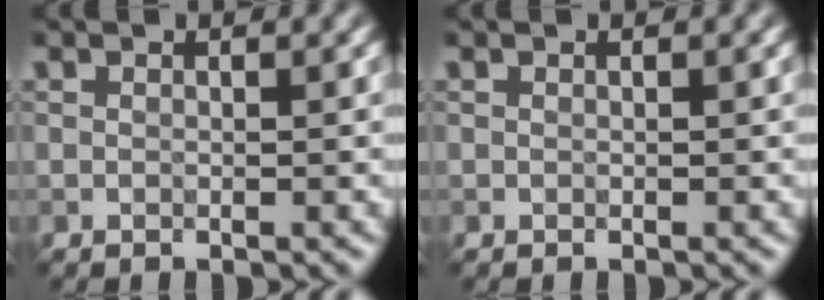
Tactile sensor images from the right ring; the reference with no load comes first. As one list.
[{"total": 0.0}]